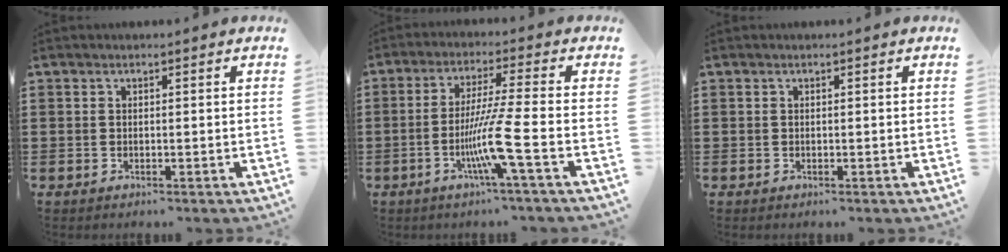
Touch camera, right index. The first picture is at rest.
{"total": 8.8, "force": [-3.2, -0.8, 8.1], "torque": [-0.163, -0.021, -0.065]}
{"total": 0.0}